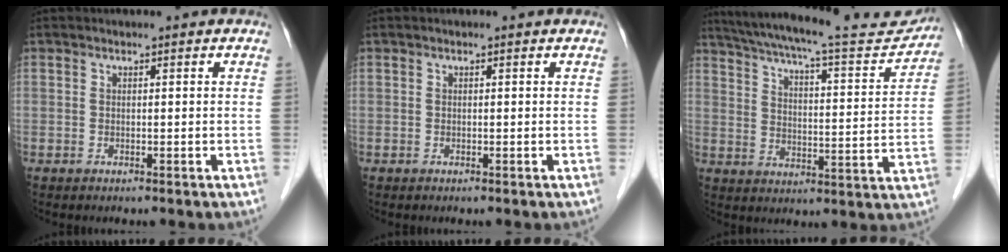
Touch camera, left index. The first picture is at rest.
{"total": 0.0}
{"total": 22.4, "force": [20.4, 2.6, 8.9], "torque": [-0.149, -0.023, 0.274]}